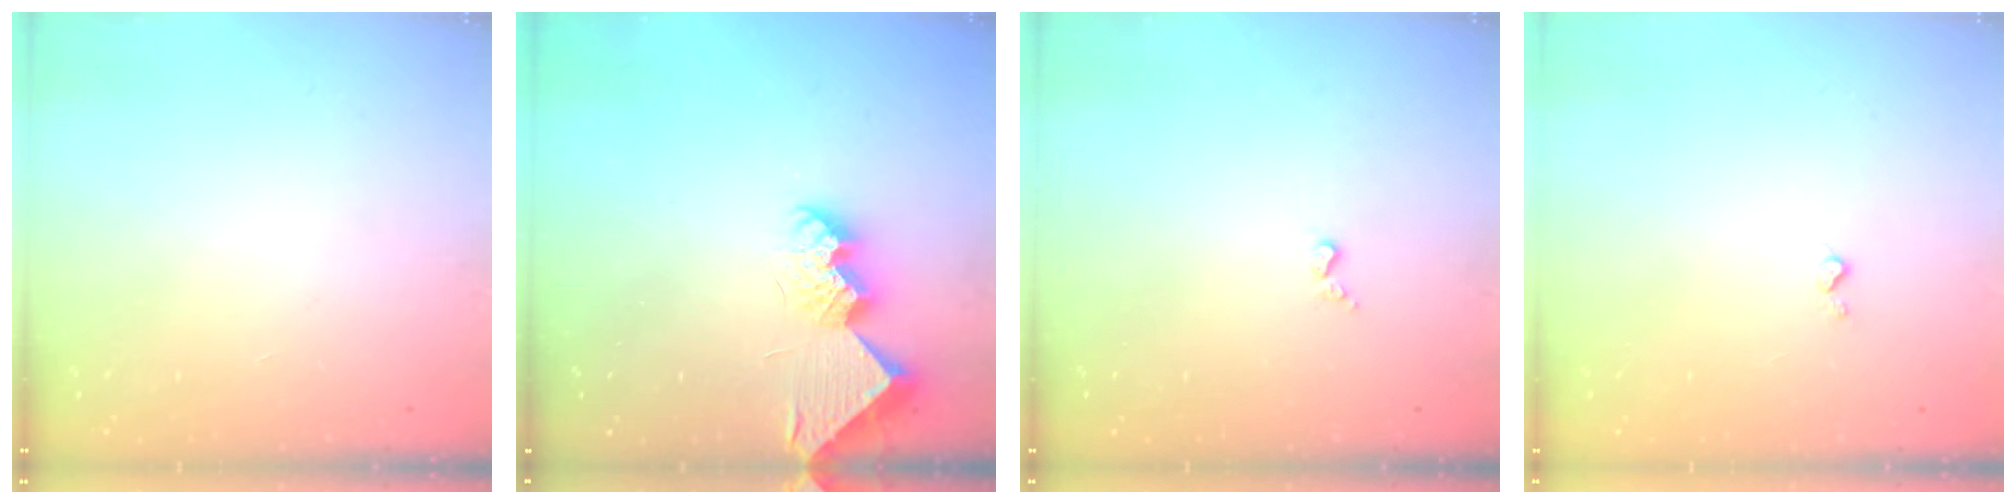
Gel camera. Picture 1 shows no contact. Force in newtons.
{"total": 10.1, "press": 10.1, "slide": 0.1}
{"total": 3.0, "press": 2.9, "slide": 0.5}
{"total": 2.8, "press": 2.7, "slide": 0.4}